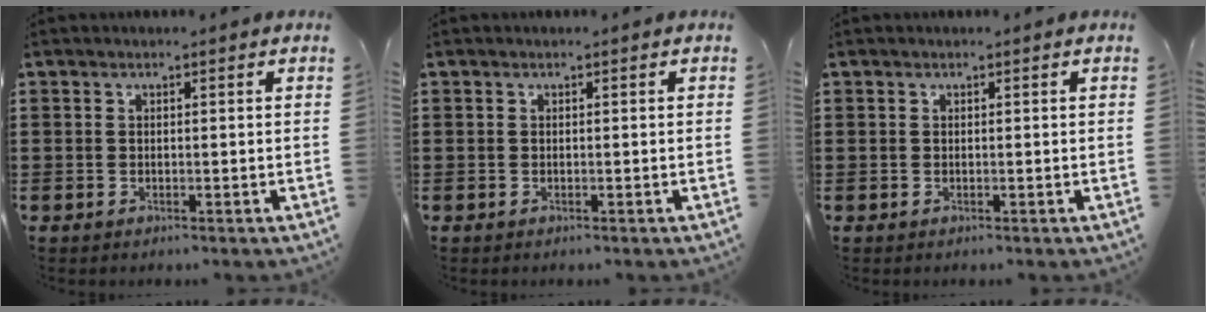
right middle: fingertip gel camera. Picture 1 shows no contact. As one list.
[{"total": 0.0}, {"total": 0.0}]